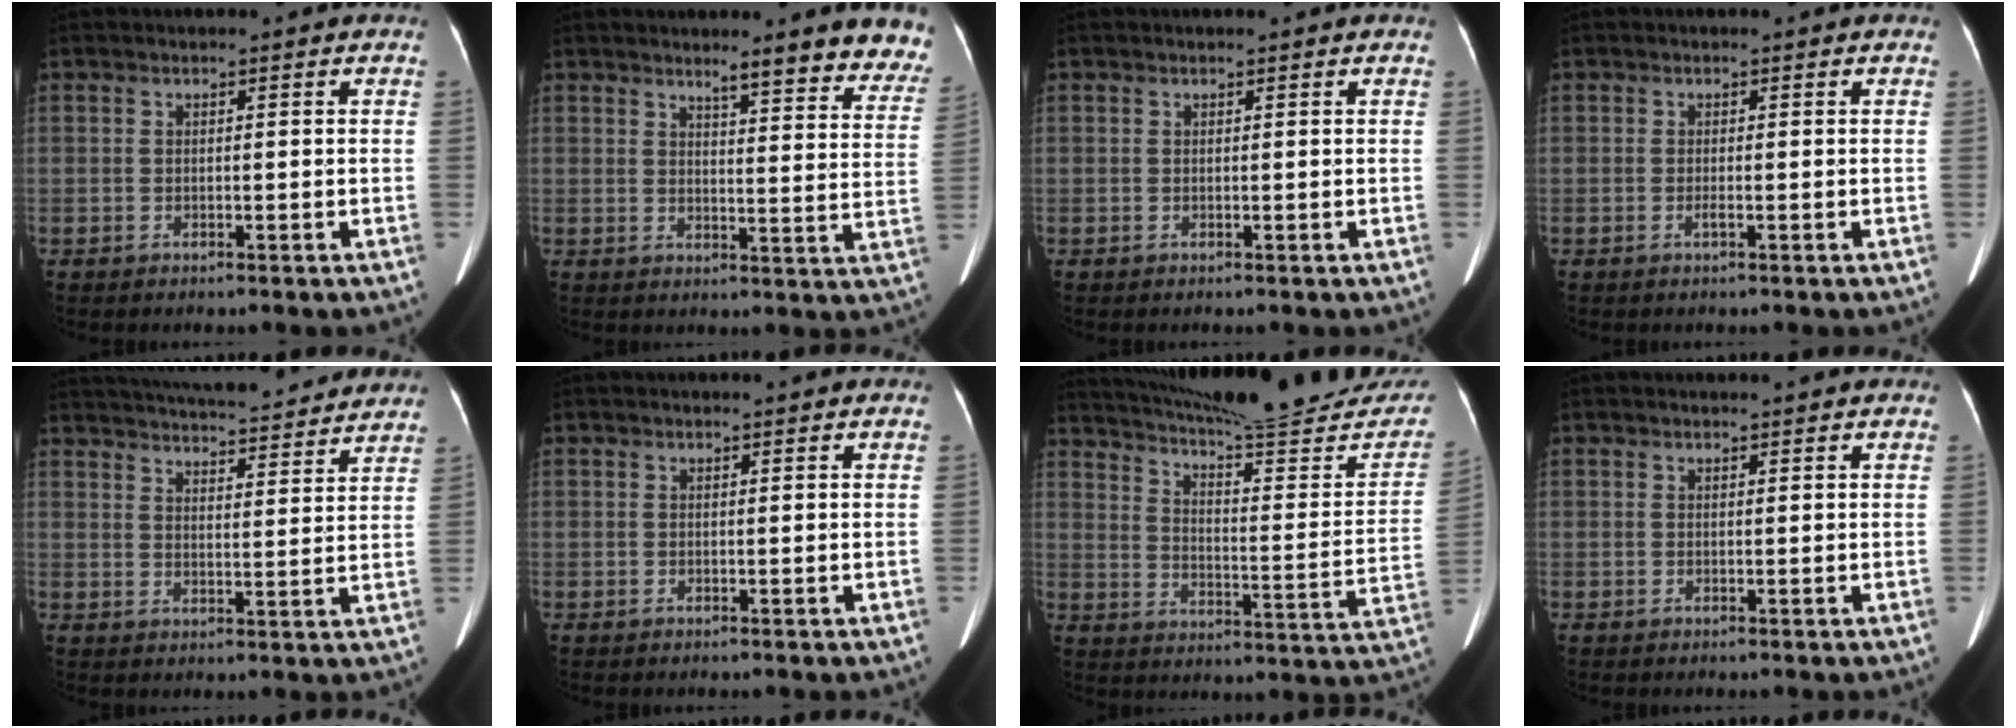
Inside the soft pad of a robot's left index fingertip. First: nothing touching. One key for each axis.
{"total": 12.1, "fx": 10.7, "fy": 1.3, "fz": 5.4, "tx": -0.030, "ty": -0.051, "tz": 0.104}
{"total": 1.3, "fx": 1.1, "fy": 0.2, "fz": 0.7, "tx": -0.004, "ty": -0.001, "tz": 0.010}
{"total": 0.7, "fx": -0.4, "fy": 0.0, "fz": 0.6, "tx": -0.016, "ty": -0.011, "tz": -0.011}
{"total": 24.1, "fx": 21.9, "fy": 4.3, "fz": 9.1, "tx": -0.157, "ty": -0.014, "tz": 0.284}
{"total": 2.2, "fx": 1.9, "fy": 0.3, "fz": 1.0, "tx": -0.011, "ty": -0.002, "tz": 0.020}
{"total": 28.6, "fx": 26.2, "fy": 2.6, "fz": 11.3, "tx": -0.174, "ty": -0.106, "tz": 0.333}
{"total": 3.3, "fx": 3.0, "fy": 0.4, "fz": 1.4, "tx": -0.017, "ty": -0.001, "tz": 0.031}